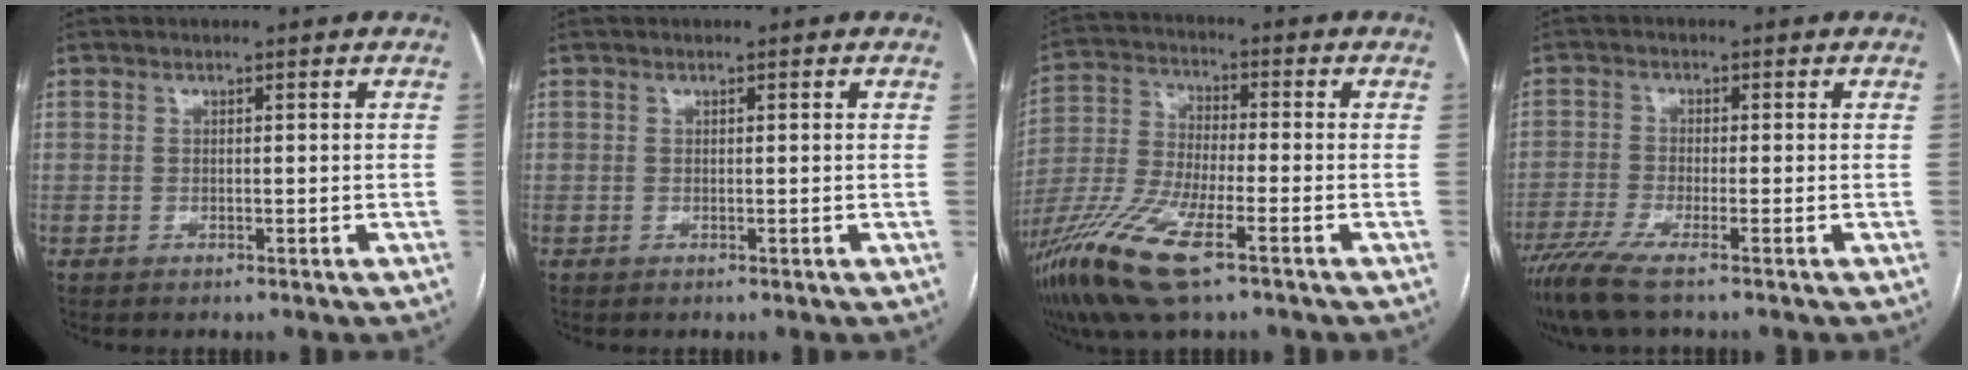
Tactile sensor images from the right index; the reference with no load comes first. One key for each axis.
{"total": 0.0}
{"total": 15.6, "fx": -9.0, "fy": 3.3, "fz": 12.3, "tx": -0.274, "ty": -0.033, "tz": -0.171}
{"total": 7.1, "fx": -5.2, "fy": 0.3, "fz": 4.9, "tx": -0.093, "ty": -0.016, "tz": -0.097}